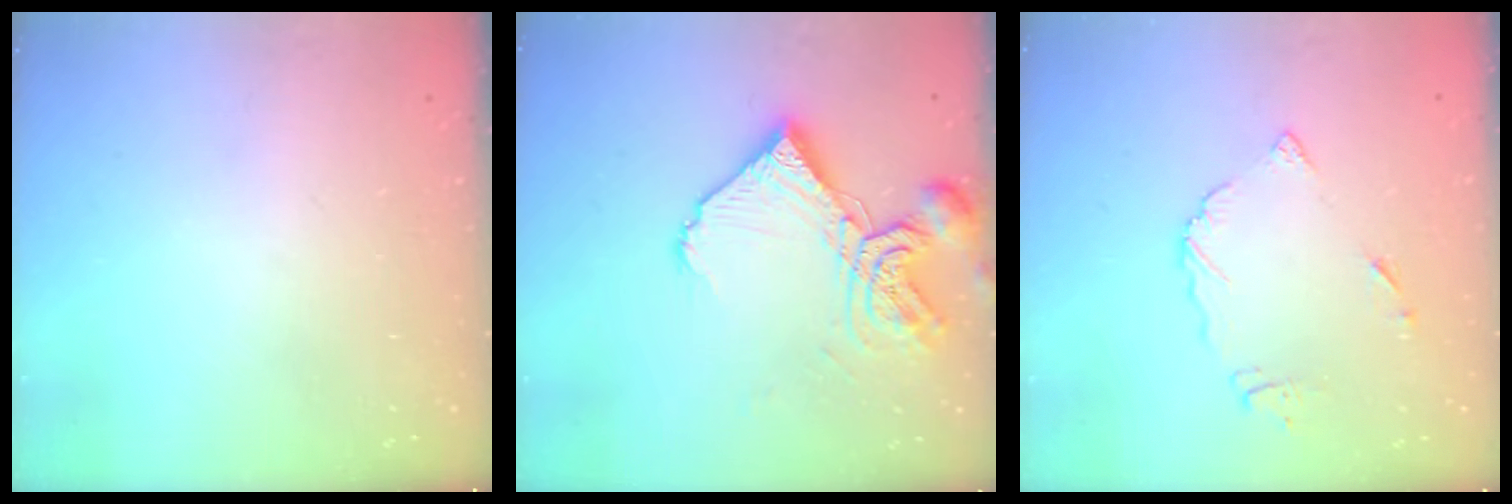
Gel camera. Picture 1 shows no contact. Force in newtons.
{"total": 14.0, "press": 13.9, "slide": 1.7}
{"total": 6.9, "press": 6.9, "slide": 0.1}